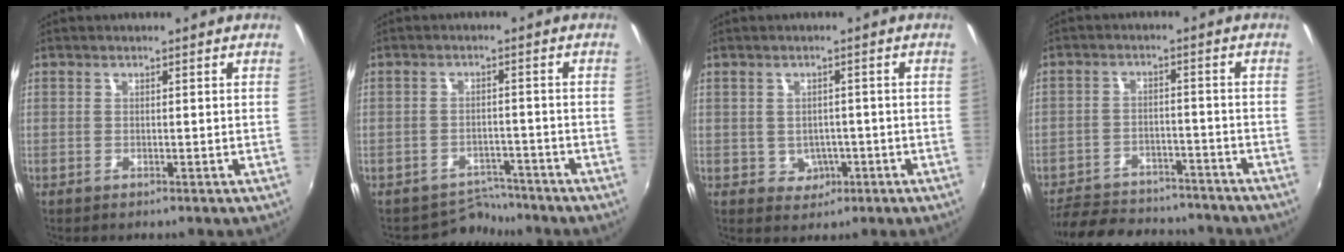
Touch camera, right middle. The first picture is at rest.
{"total": 4.6, "force": [-4.3, 1.4, -1.1], "torque": [0.012, 0.008, -0.068]}
{"total": 3.7, "force": [-0.9, 3.4, 1.0], "torque": [-0.025, 0.005, -0.001]}
{"total": 18.3, "force": [-15.6, 6.9, 6.7], "torque": [-0.157, 0.009, -0.215]}